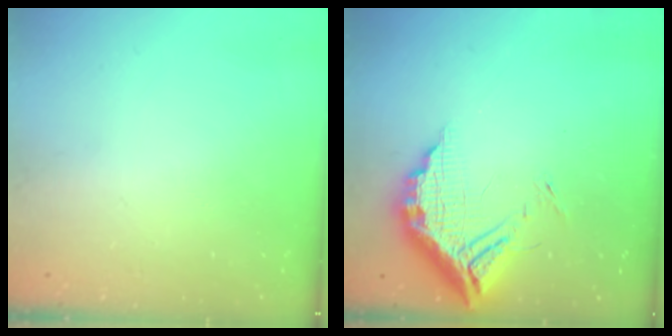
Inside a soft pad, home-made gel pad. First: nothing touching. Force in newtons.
{"total": 13.4, "press": 13.4, "slide": 1.3}